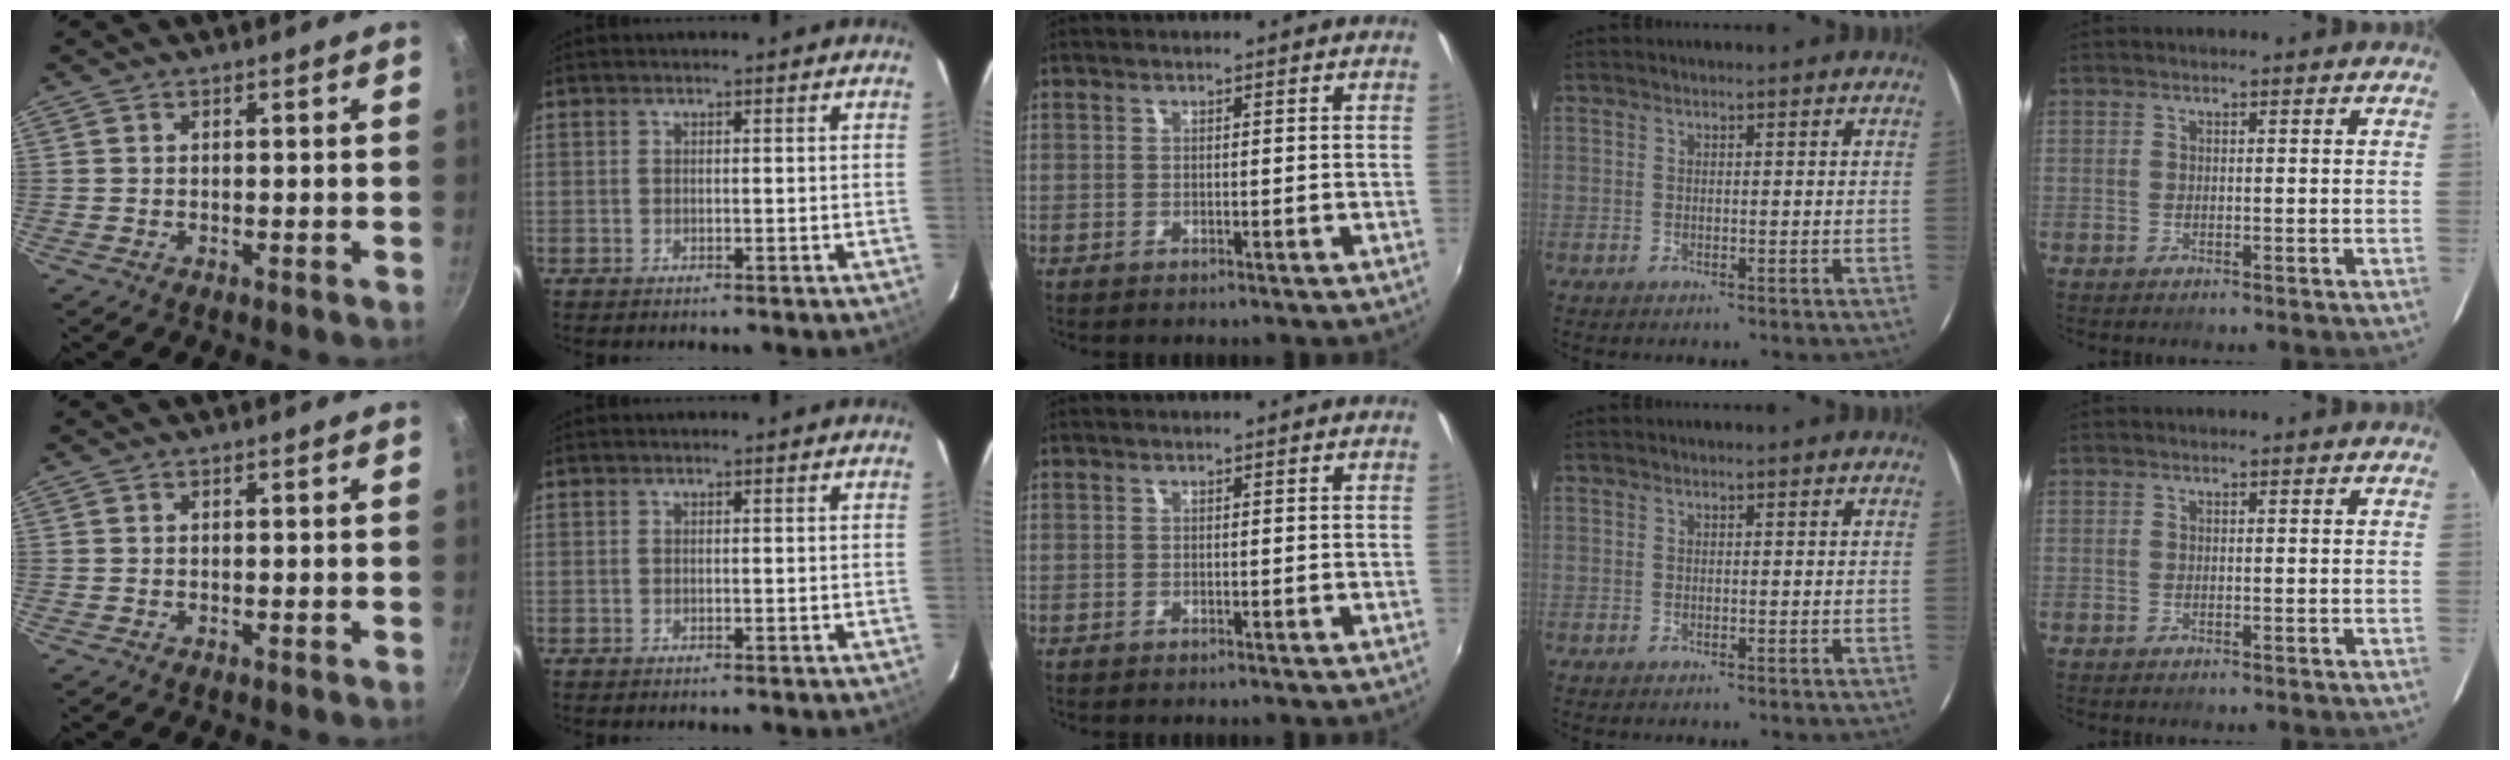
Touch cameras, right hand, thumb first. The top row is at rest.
{}